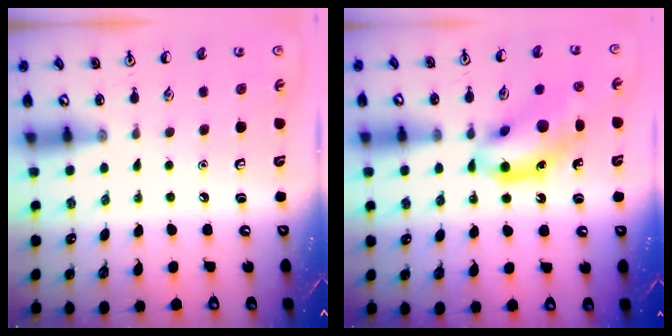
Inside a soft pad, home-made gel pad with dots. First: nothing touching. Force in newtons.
{"total": 13.0, "press": 12.9, "slide": 1.9}